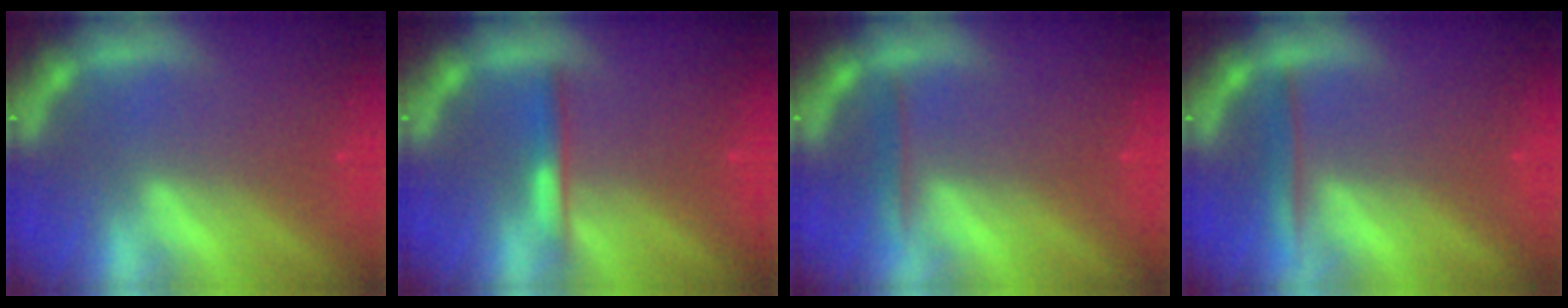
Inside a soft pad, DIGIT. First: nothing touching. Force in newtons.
{"total": 1.9}
{"total": 1.4}
{"total": 2.0}